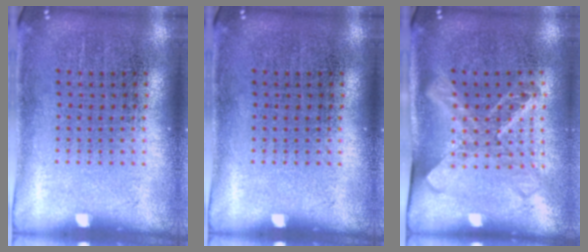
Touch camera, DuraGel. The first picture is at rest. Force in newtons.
{"total": 0.0}
{"total": 1.7, "press": 1.3, "slide": 1.0}